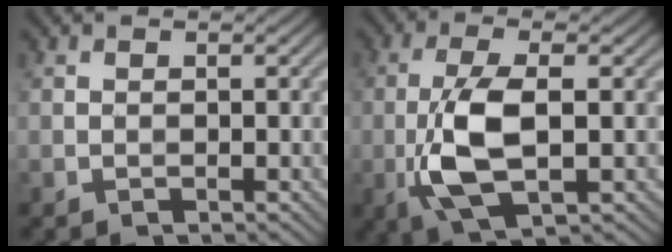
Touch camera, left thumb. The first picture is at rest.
{"total": 8.5, "force": [-1.4, 3.1, 7.7], "torque": [-0.168, 0.003, -0.028]}